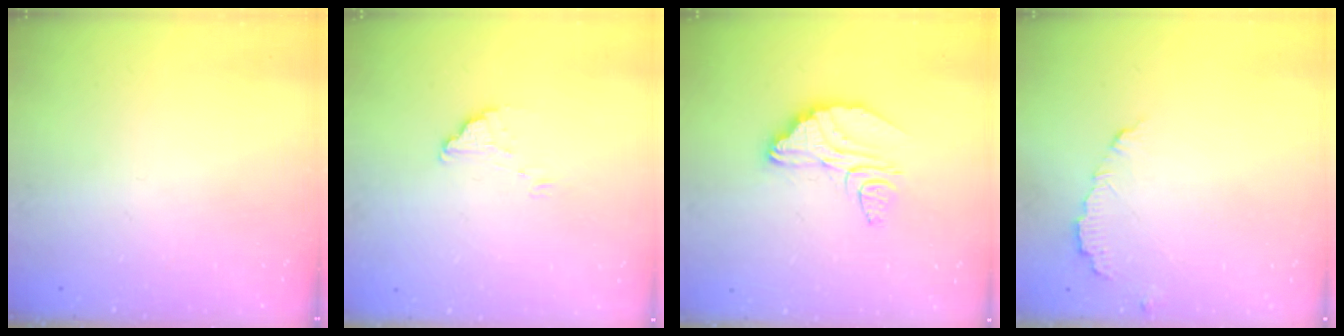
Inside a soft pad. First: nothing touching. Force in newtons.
{"total": 1.5, "press": 1.5, "slide": 0.1}
{"total": 11.9, "press": 11.9, "slide": 1.0}
{"total": 3.9, "press": 3.9, "slide": 0.3}